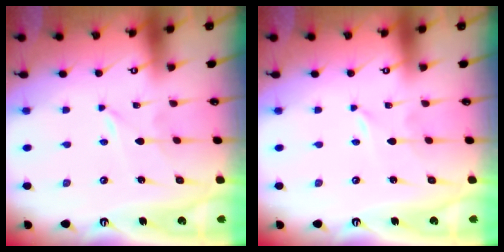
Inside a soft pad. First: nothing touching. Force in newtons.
{"total": 0.0}